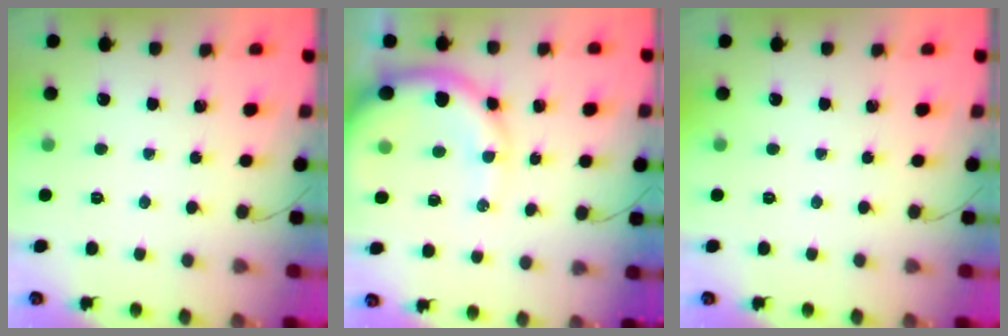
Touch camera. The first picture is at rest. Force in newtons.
{"total": 13.1, "press": 12.8, "slide": 2.6}
{"total": 0.0}